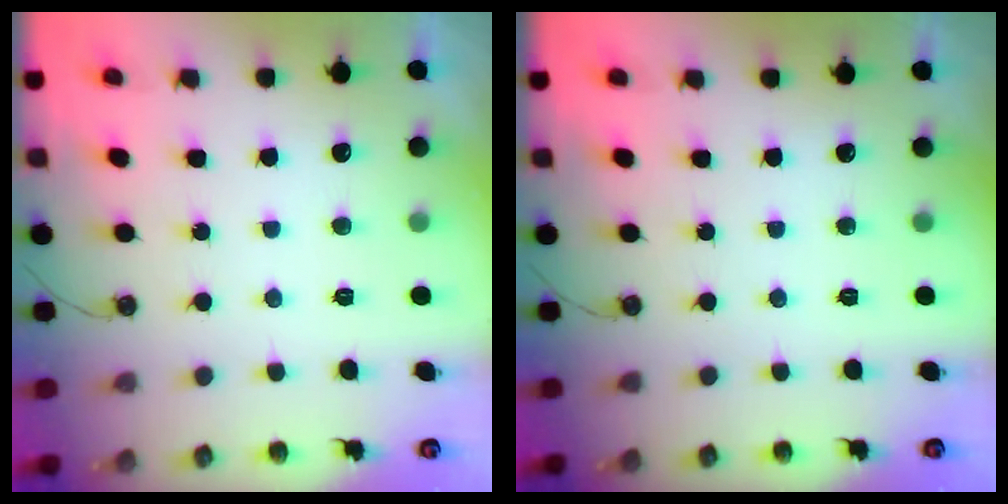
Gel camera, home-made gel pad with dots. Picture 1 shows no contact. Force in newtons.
{"total": 0.0}